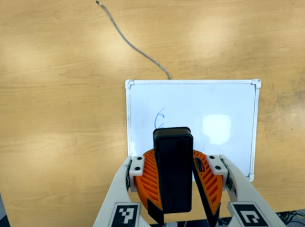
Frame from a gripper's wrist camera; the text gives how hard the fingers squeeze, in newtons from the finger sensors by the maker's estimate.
{"total": 8.1, "left": 9.0, "right": 7.3}